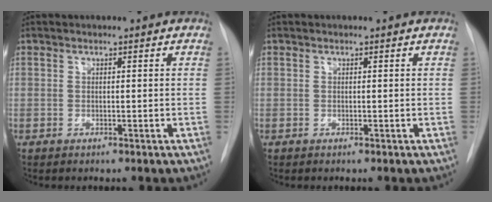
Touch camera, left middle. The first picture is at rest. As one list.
[{"total": 0.0}]